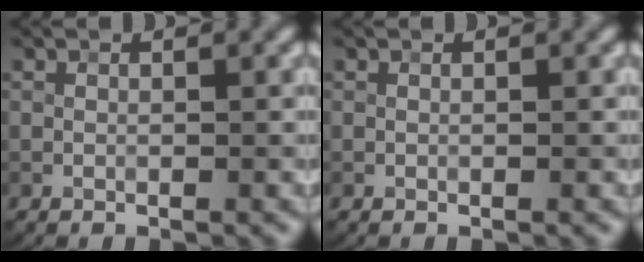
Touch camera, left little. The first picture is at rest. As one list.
[{"total": 0.0}]